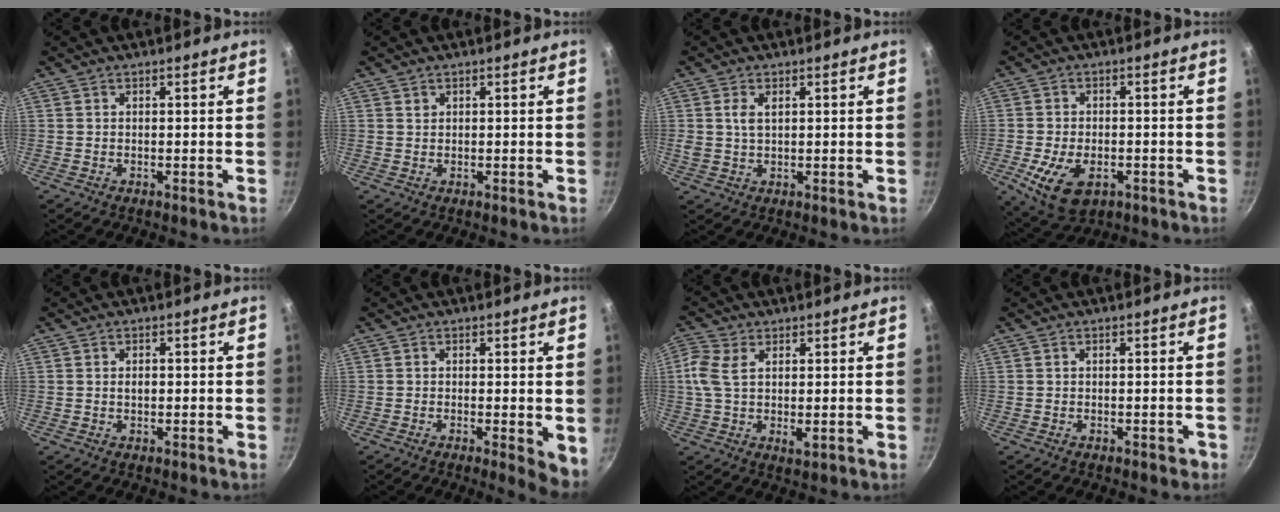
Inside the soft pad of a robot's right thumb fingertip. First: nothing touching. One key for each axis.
{"total": 0.7, "fx": 0.4, "fy": 0.6, "fz": 0.2, "tx": -0.002, "ty": 0.001, "tz": 0.007}
{"total": 3.0, "fx": 1.0, "fy": 1.6, "fz": 2.3, "tx": -0.042, "ty": 0.000, "tz": 0.022}
{"total": 10.0, "fx": -3.3, "fy": 6.0, "fz": 7.3, "tx": -0.126, "ty": 0.000, "tz": -0.048}
{"total": 1.5, "fx": 0.0, "fy": 1.0, "fz": 1.1, "tx": -0.016, "ty": 0.003, "tz": 0.000}
{"total": 4.5, "fx": -0.7, "fy": 1.5, "fz": 4.2, "tx": -0.046, "ty": -0.006, "tz": -0.008}
{"total": 7.1, "fx": 1.9, "fy": 3.8, "fz": 5.7, "tx": -0.119, "ty": 0.006, "tz": 0.031}
{"total": 1.2, "fx": -0.5, "fy": 0.9, "fz": 0.7, "tx": 0.000, "ty": 0.008, "tz": -0.003}